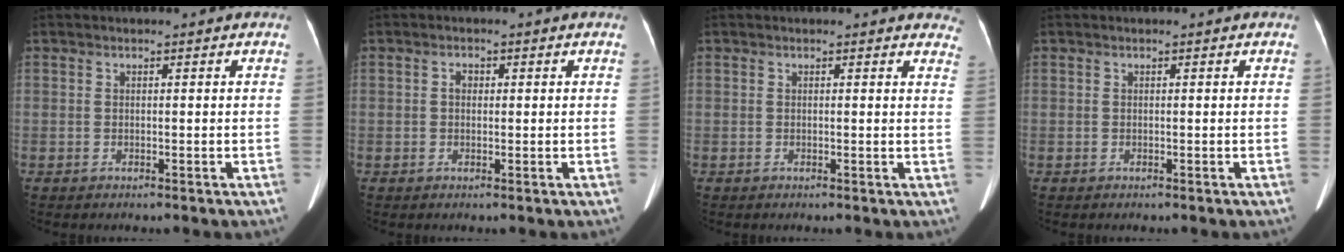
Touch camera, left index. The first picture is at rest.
{"total": 1.2, "force": [0.2, 0.8, 0.9], "torque": [-0.015, 0.006, 0.002]}
{"total": 5.3, "force": [4.9, 1.7, 1.1], "torque": [0.016, -0.011, 0.021]}
{"total": 0.0}